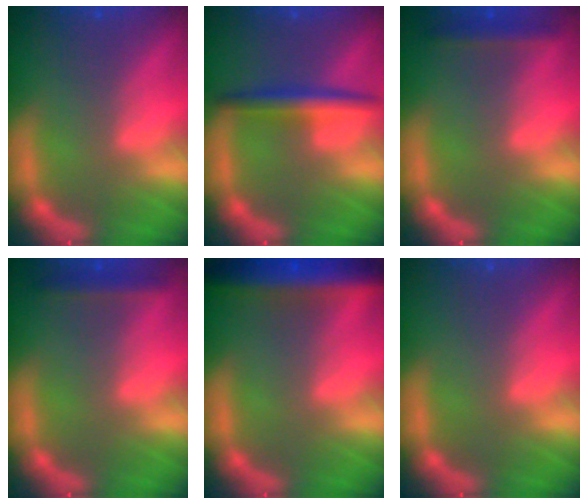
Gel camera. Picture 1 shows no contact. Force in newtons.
{"total": 3.5}
{"total": 1.9}
{"total": 1.9}
{"total": 8.0}
{"total": 0.0}